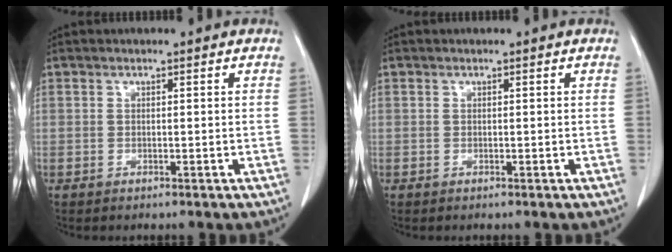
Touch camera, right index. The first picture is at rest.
{"total": 0.0}